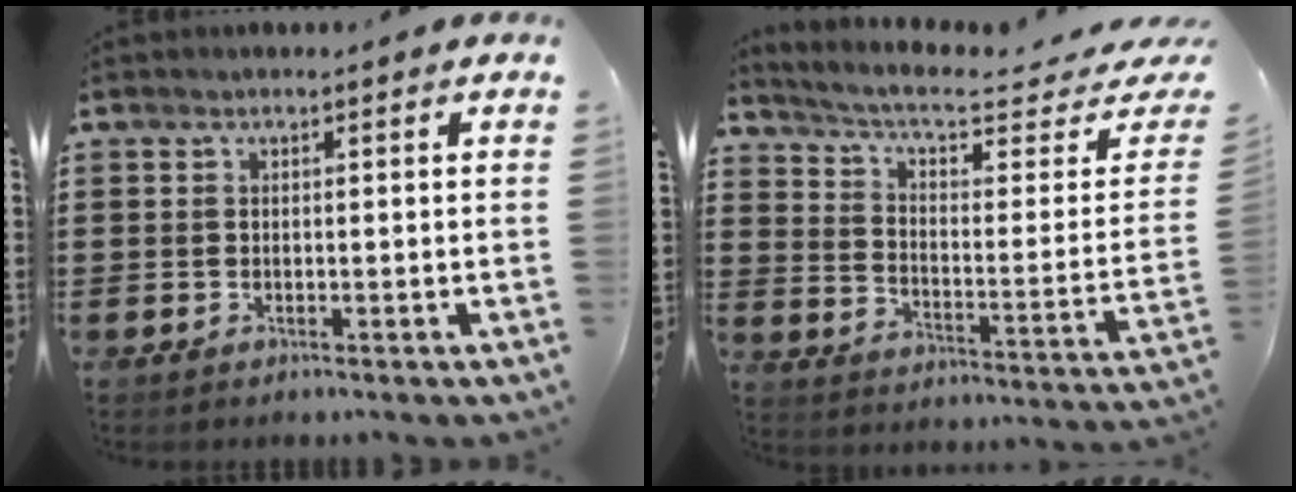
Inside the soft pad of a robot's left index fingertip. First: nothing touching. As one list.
[{"total": 5.9, "force": [4.4, 1.0, 3.8], "torque": [-0.095, -0.038, 0.071]}]